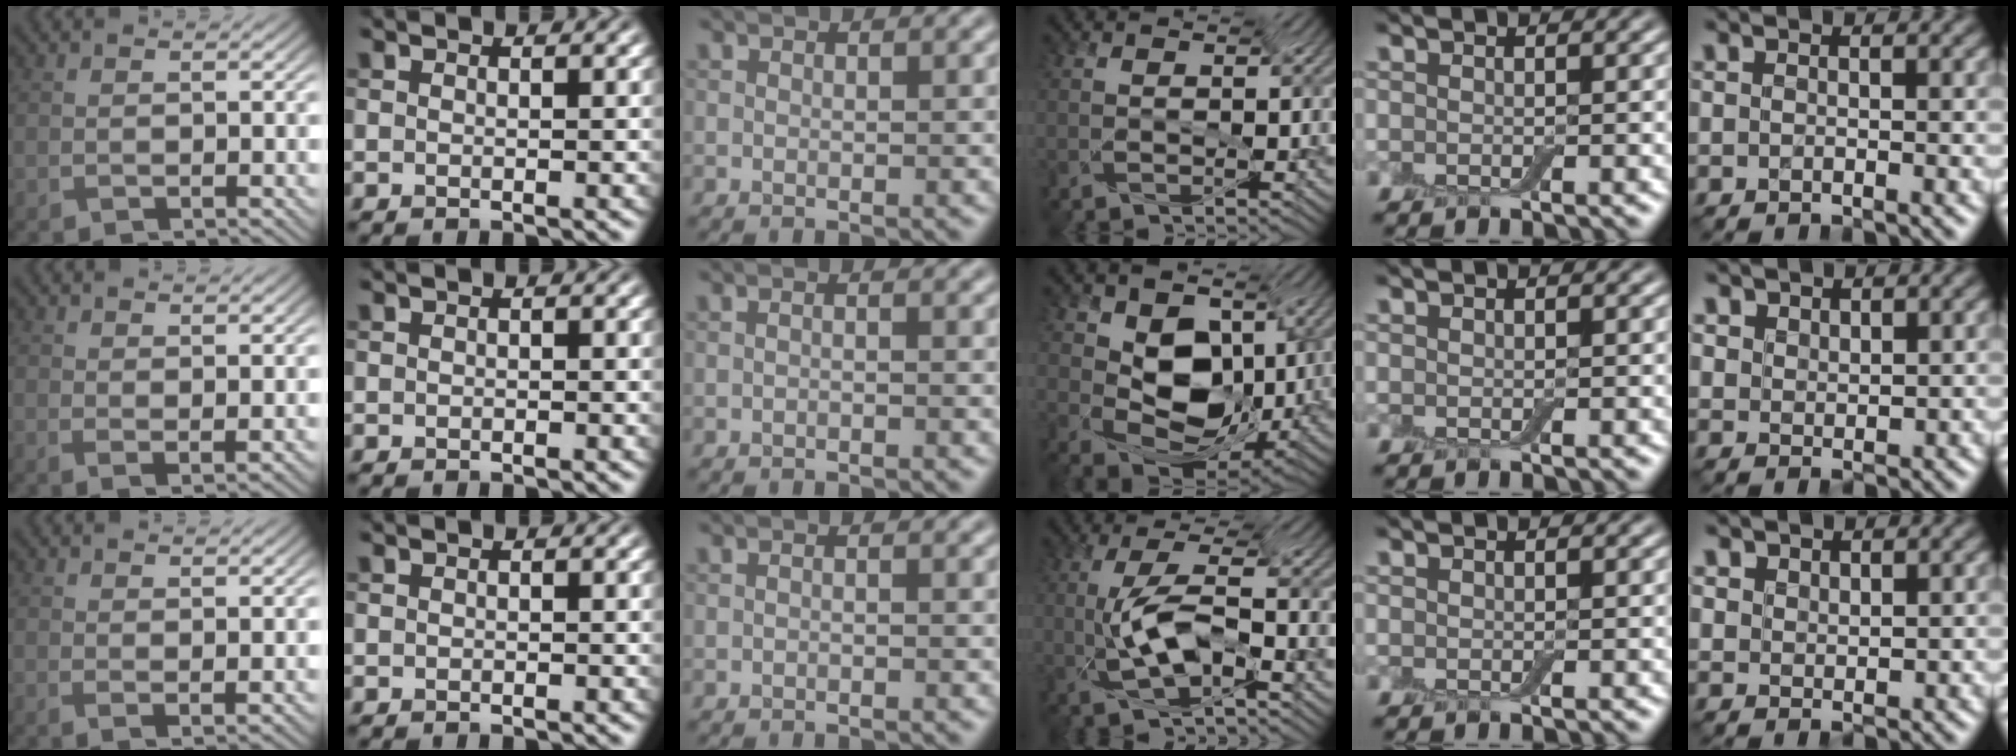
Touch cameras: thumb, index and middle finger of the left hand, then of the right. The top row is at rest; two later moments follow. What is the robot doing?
{"motion": "screw", "object": "jar lid"}